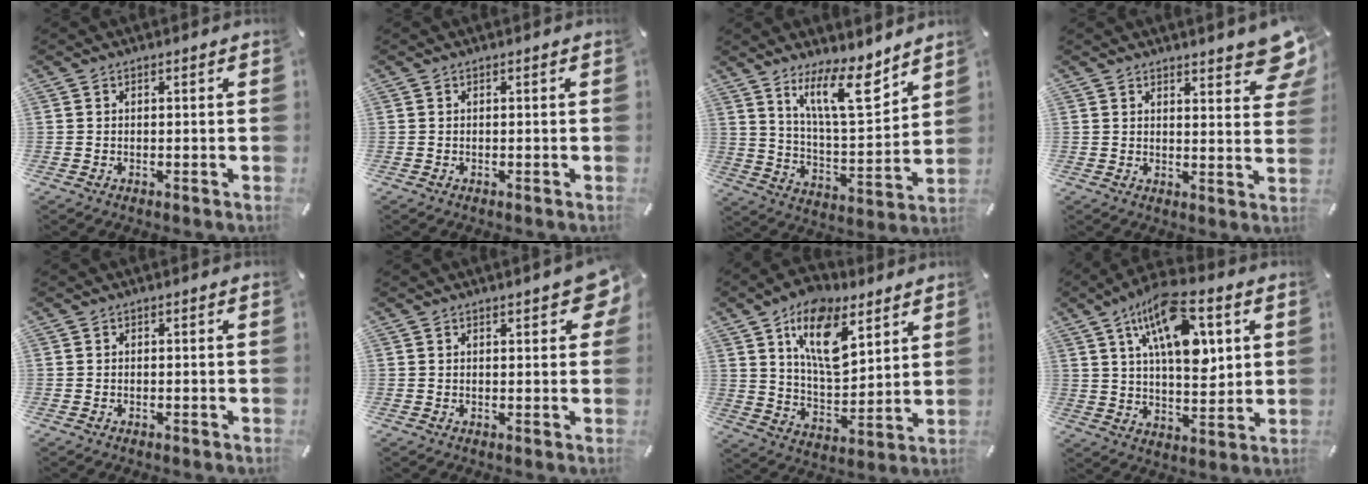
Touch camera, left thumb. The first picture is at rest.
{"total": 0.0}
{"total": 15.2, "force": [10.0, 4.9, 10.3], "torque": [-0.175, -0.059, 0.170]}
{"total": 7.5, "force": [6.2, 2.1, 3.8], "torque": [-0.043, -0.045, 0.107]}
{"total": 0.0}
{"total": 5.6, "force": [3.0, 2.1, 4.2], "torque": [-0.055, -0.011, 0.048]}
{"total": 16.1, "force": [9.0, 8.5, 10.3], "torque": [-0.173, -0.036, 0.161]}
{"total": 17.4, "force": [7.5, 8.2, 13.3], "torque": [-0.223, -0.016, 0.125]}